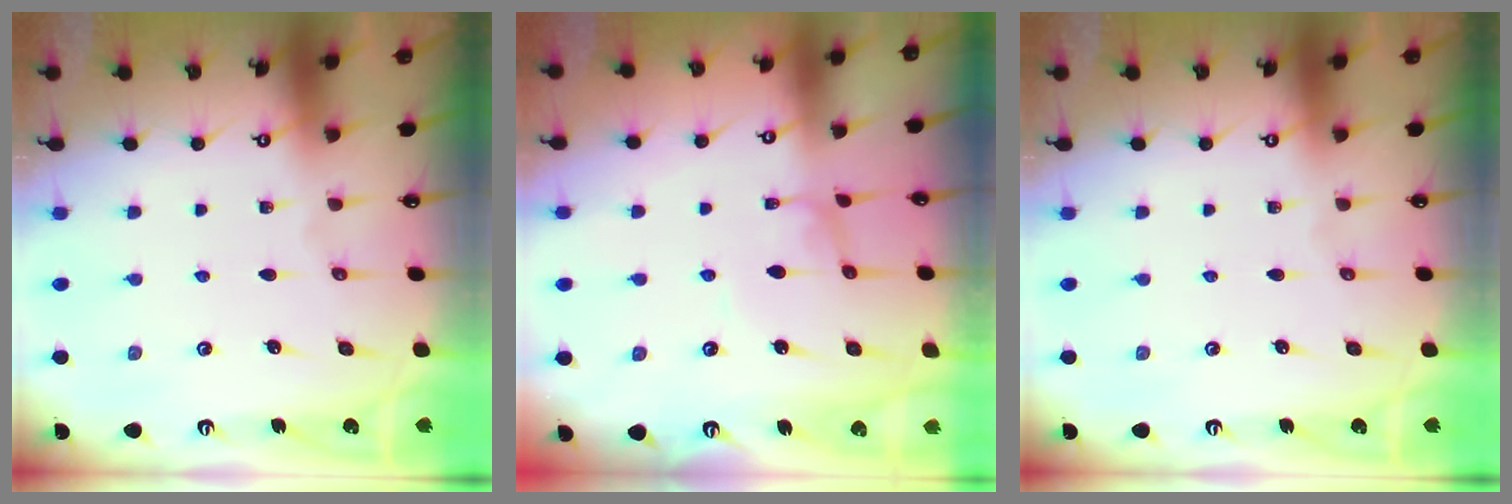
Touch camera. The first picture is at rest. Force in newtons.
{"total": 1.3, "press": 1.3, "slide": 0.2}
{"total": 0.0}